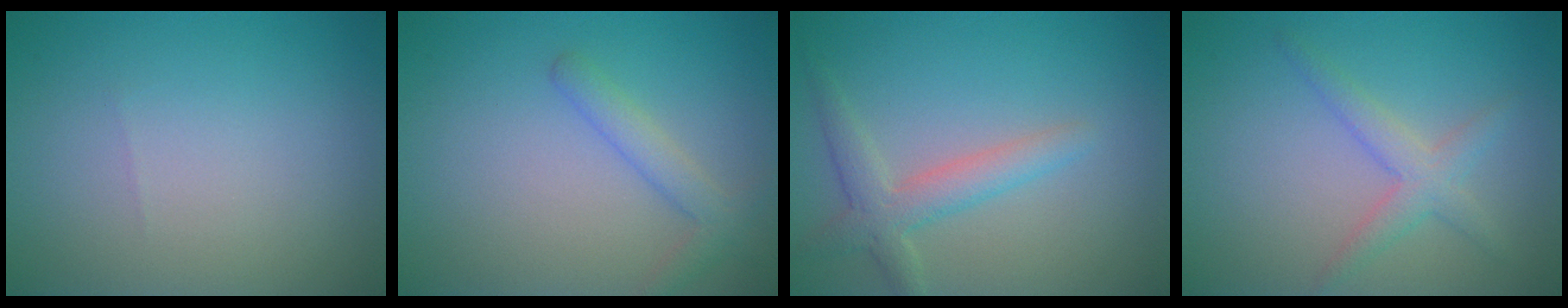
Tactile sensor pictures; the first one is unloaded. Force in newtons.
{"total": 2.3, "press": 2.3, "slide": 0.1}
{"total": 3.1, "press": 3.1, "slide": 0.2}
{"total": 1.9, "press": 1.9, "slide": 0.1}